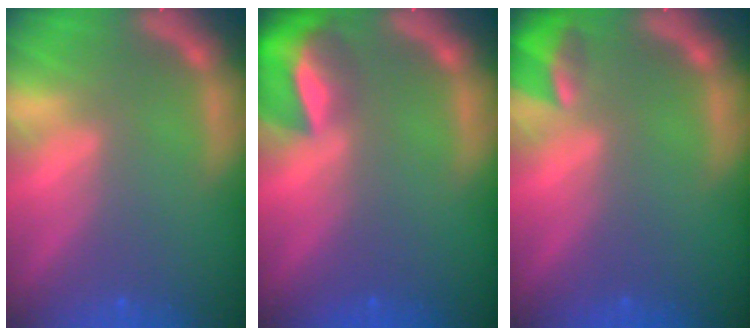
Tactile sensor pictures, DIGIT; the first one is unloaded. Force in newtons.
{"total": 6.9}
{"total": 2.9}